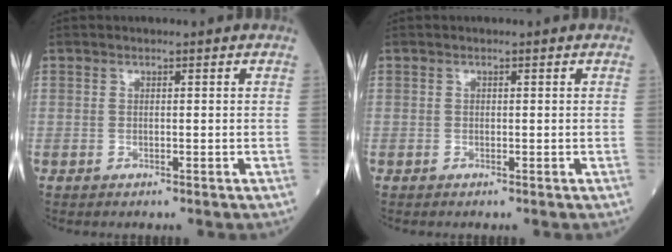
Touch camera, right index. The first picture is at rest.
{"total": 0.0}